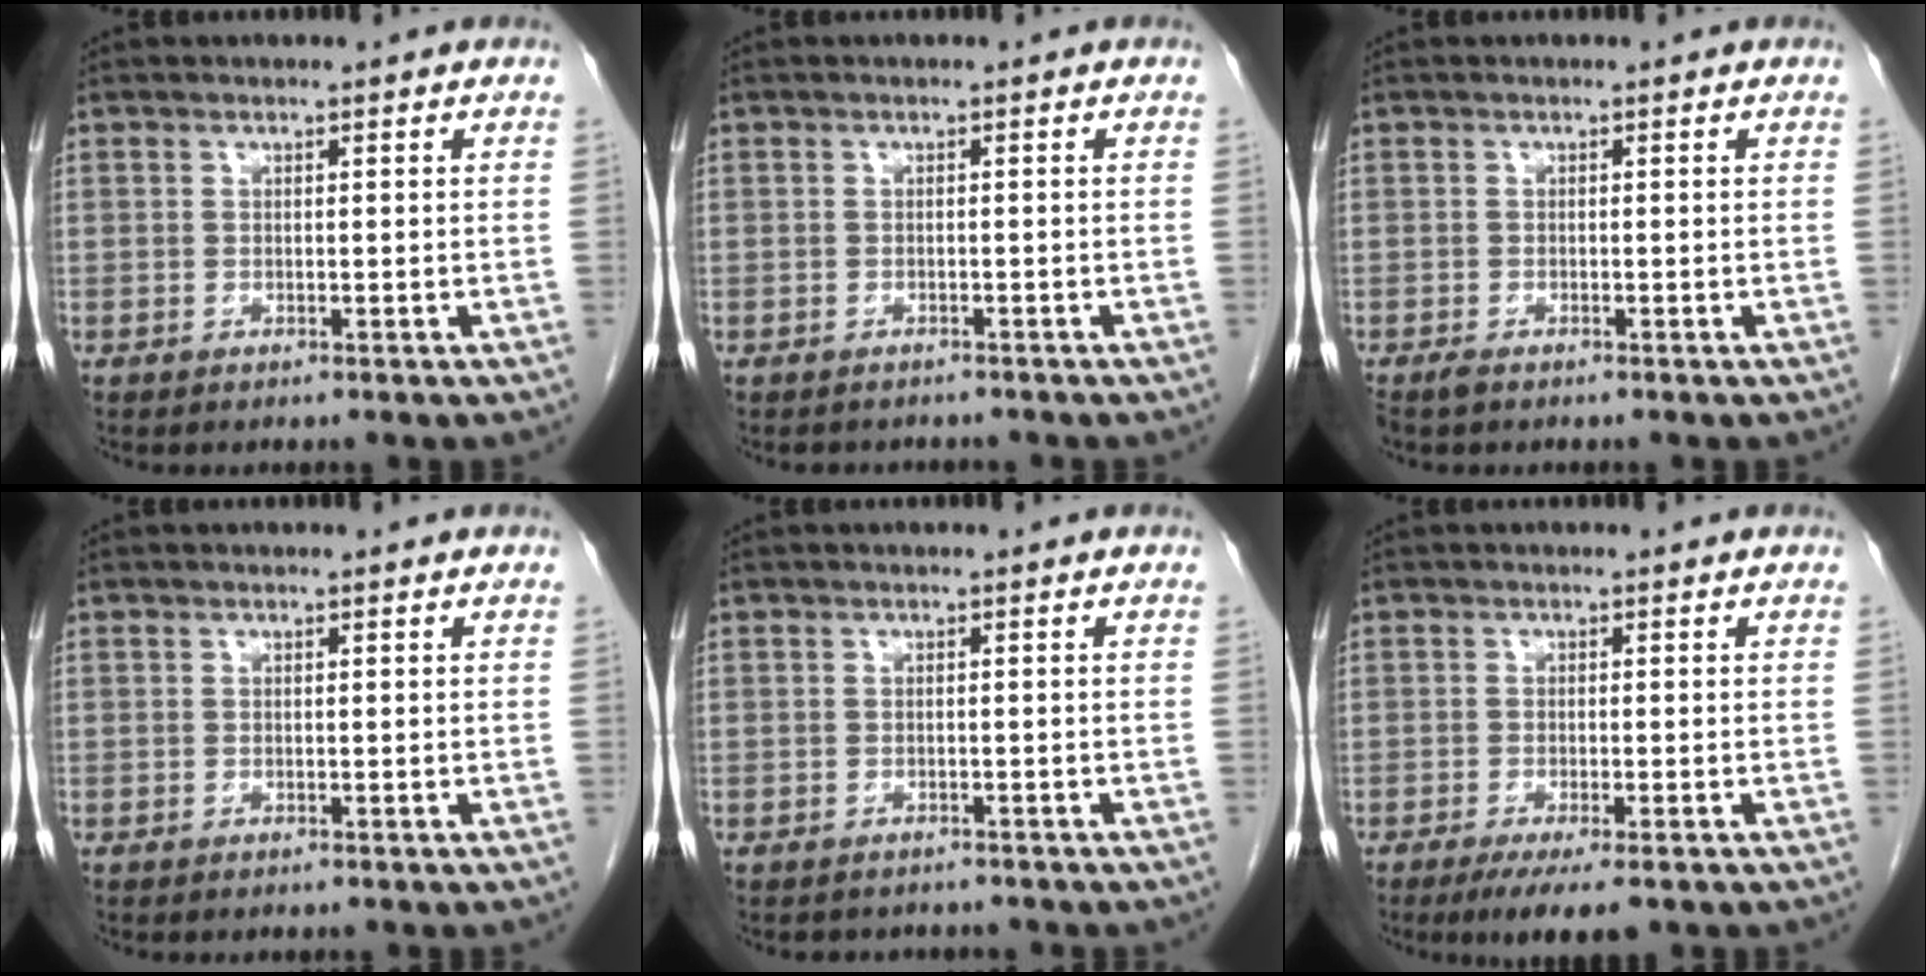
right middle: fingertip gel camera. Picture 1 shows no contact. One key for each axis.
{"total": 3.0, "fx": -2.7, "fy": 1.2, "fz": 0.4, "tx": -0.009, "ty": -0.002, "tz": -0.033}
{"total": 1.2, "fx": -1.0, "fy": 0.4, "fz": 0.6, "tx": -0.018, "ty": -0.004, "tz": -0.016}
{"total": 0.0}
{"total": 3.2, "fx": -2.9, "fy": 1.3, "fz": 0.4, "tx": -0.008, "ty": -0.001, "tz": -0.036}
{"total": 5.3, "fx": -3.7, "fy": 0.7, "fz": 3.8, "tx": -0.053, "ty": -0.015, "tz": -0.055}